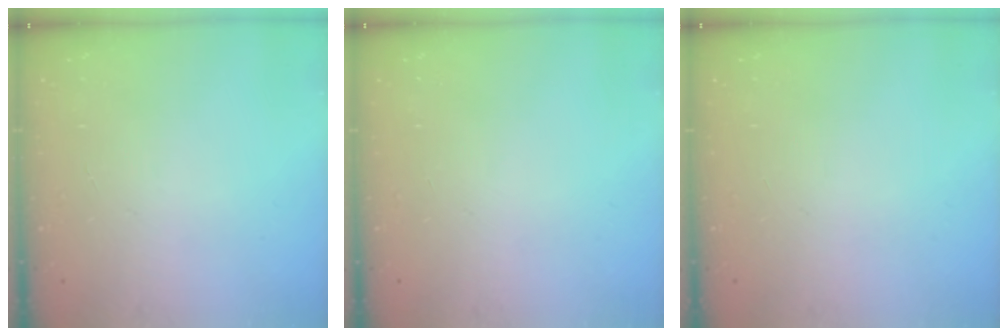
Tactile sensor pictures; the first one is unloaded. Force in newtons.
{"total": 0.0}
{"total": 0.0}